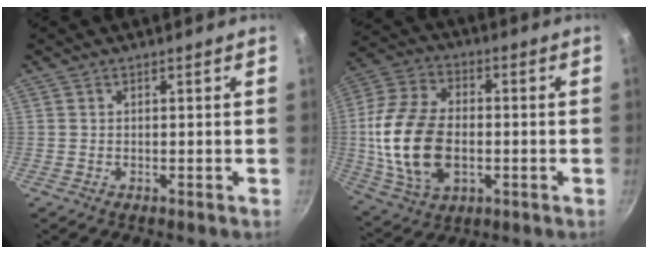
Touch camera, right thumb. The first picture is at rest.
{"total": 18.6, "force": [-1.8, 11.8, 14.3], "torque": [-0.275, 0.016, -0.029]}